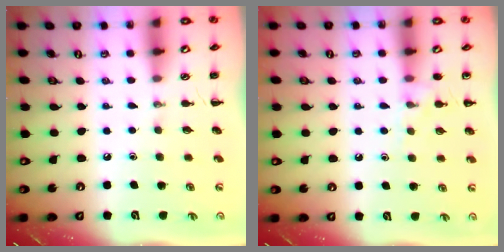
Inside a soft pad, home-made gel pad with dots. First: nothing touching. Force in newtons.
{"total": 7.9, "press": 7.7, "slide": 1.8}